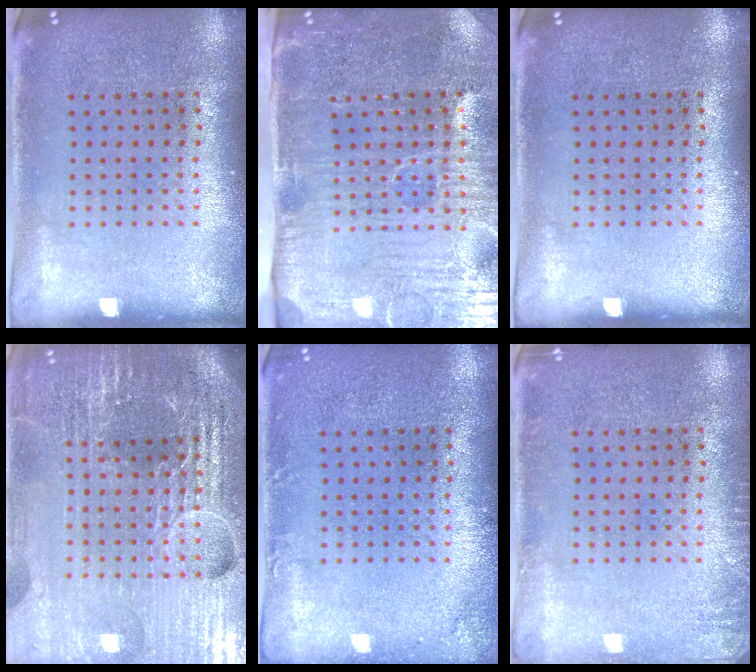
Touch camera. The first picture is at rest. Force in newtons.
{"total": 5.1, "press": 4.4, "slide": 2.6}
{"total": 0.0}
{"total": 6.4, "press": 5.6, "slide": 3.0}
{"total": 1.1, "press": 1.1, "slide": 0.1}
{"total": 1.4, "press": 1.3, "slide": 0.2}